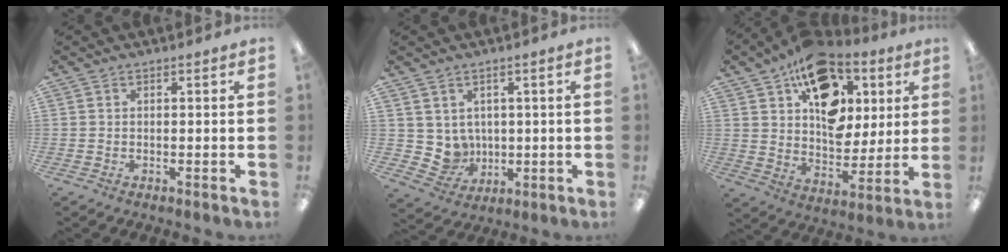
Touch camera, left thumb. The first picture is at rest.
{"total": 5.6, "force": [2.3, 5.1, 0.3], "torque": [-0.027, -0.020, 0.052]}
{"total": 17.9, "force": [8.9, 12.4, 9.4], "torque": [-0.137, -0.041, 0.161]}